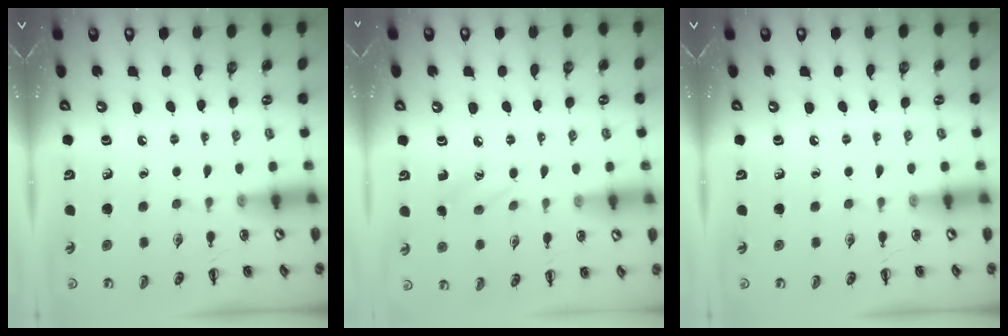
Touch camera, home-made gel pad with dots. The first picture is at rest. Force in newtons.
{"total": 8.4, "press": 8.1, "slide": 2.3}
{"total": 0.0}